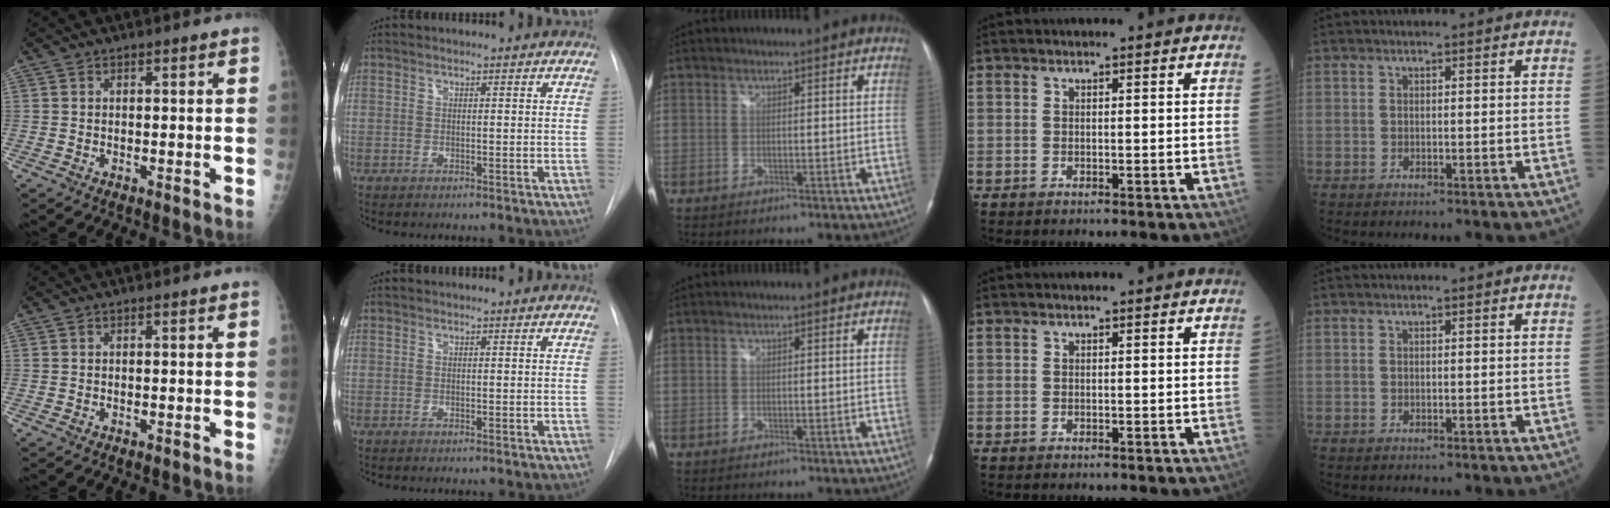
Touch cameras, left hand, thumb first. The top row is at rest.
{}